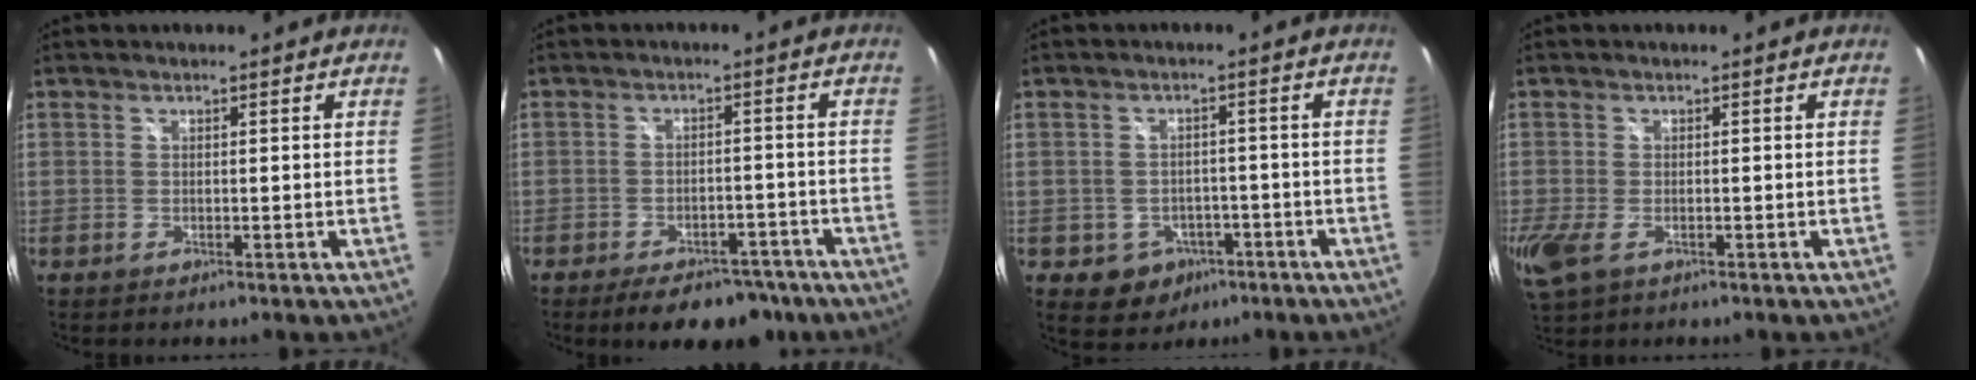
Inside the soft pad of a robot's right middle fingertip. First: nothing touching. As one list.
[{"total": 11.1, "force": [-8.3, 5.2, 5.1], "torque": [-0.102, 0.003, -0.107]}, {"total": 6.5, "force": [-3.0, 5.5, 1.7], "torque": [-0.044, 0.009, -0.024]}, {"total": 6.4, "force": [-2.6, 3.7, 4.5], "torque": [-0.102, -0.022, -0.046]}]